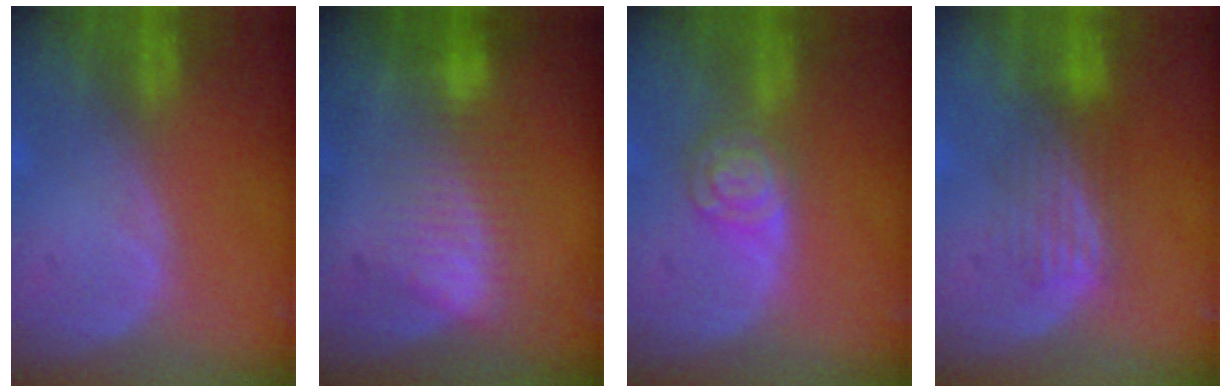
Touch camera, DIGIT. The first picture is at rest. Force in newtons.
{"total": 6.8, "press": 6.7, "slide": 1.2}
{"total": 5.3, "press": 4.7, "slide": 2.4}
{"total": 4.3, "press": 4.3, "slide": 0.2}